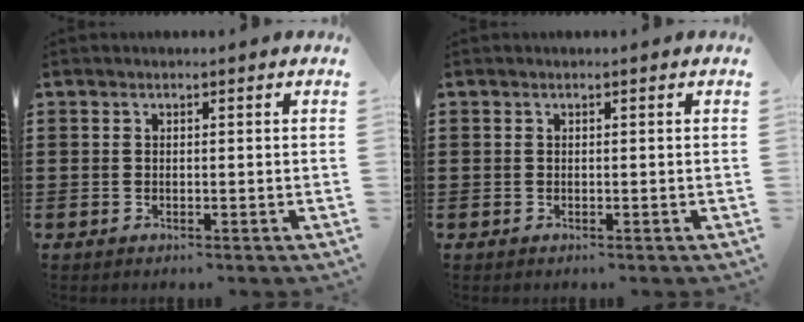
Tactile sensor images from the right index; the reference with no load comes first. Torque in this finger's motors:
{"motor_torque": [0.00, 0.00, 0.00, -0.01]}